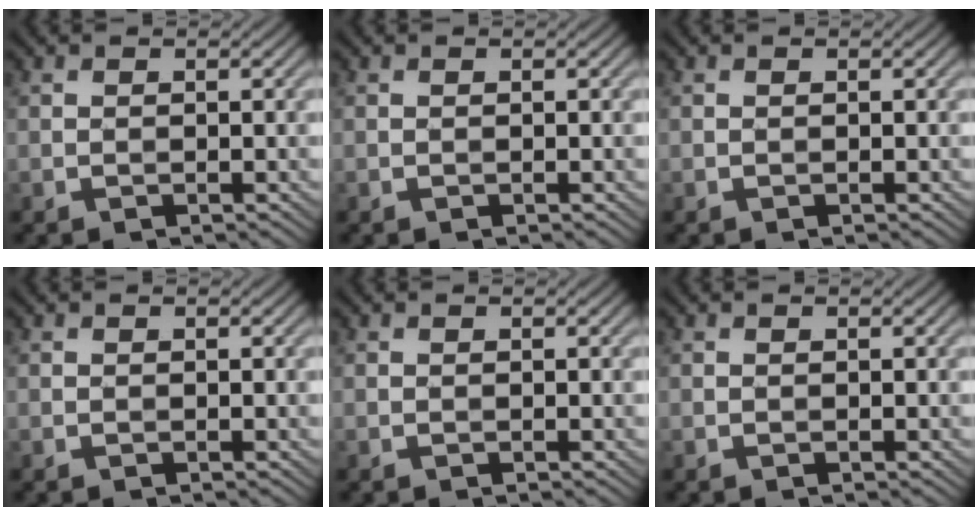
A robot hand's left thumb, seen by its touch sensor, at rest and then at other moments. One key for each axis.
{"total": 0.0}
{"total": 0.0}
{"total": 0.0}
{"total": 0.0}
{"total": 0.0}